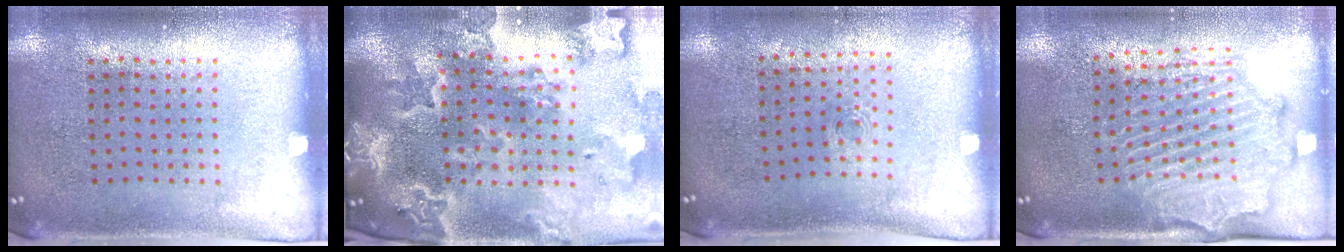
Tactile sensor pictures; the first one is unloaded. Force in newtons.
{"total": 4.6, "press": 3.7, "slide": 2.7}
{"total": 0.6, "press": 0.3, "slide": 0.5}
{"total": 2.1, "press": 2.1, "slide": 0.4}